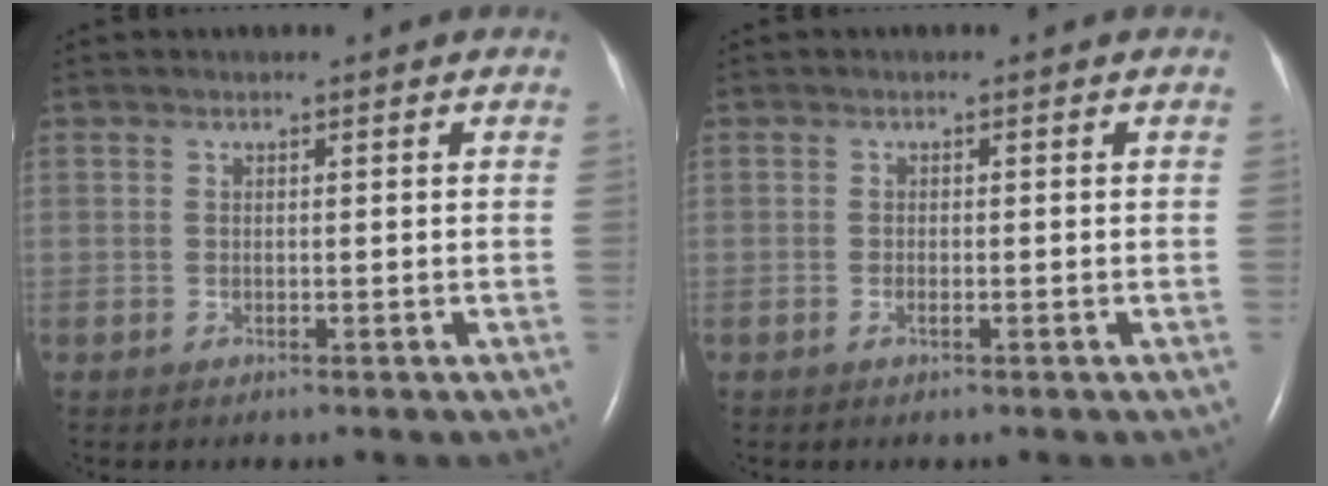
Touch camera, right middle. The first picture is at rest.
{"total": 0.7, "force": [-0.4, 0.2, 0.6], "torque": [-0.017, -0.001, -0.005]}